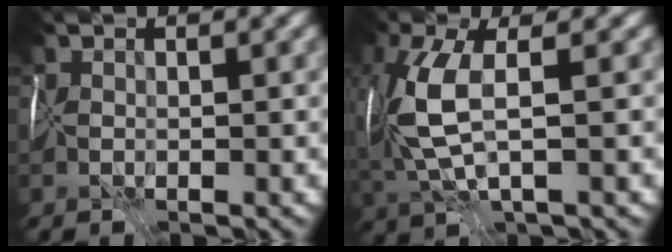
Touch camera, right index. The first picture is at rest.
{"total": 6.3, "force": [0.8, 2.4, 5.7], "torque": [-0.154, 0.008, 0.018]}